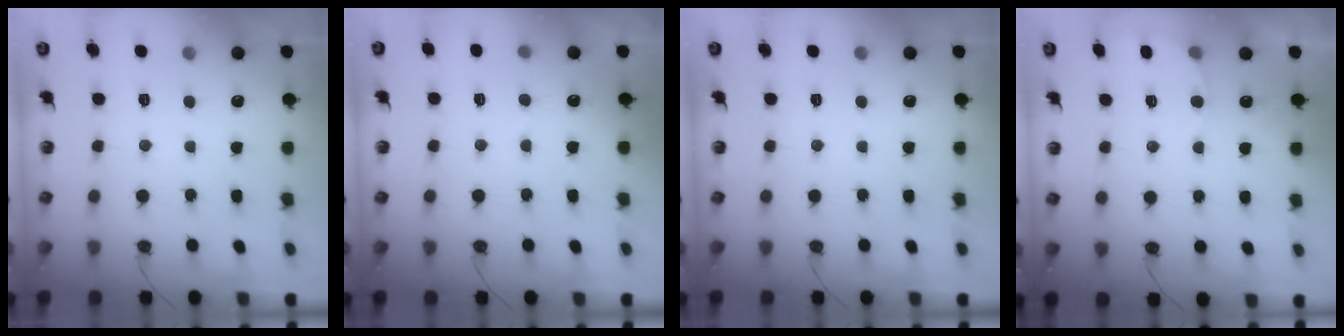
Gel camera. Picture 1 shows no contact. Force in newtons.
{"total": 3.4, "press": 3.1, "slide": 1.3}
{"total": 0.0}
{"total": 5.9, "press": 5.8, "slide": 1.2}